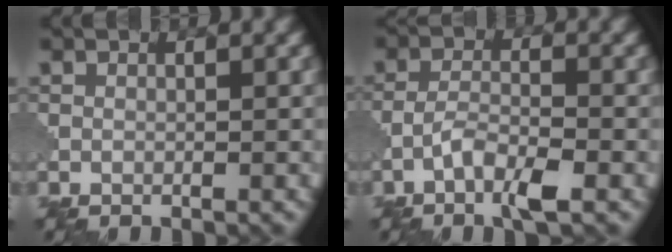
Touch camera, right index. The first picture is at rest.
{"total": 3.6, "force": [-2.0, 0.9, 2.8], "torque": [-0.060, 0.005, -0.047]}